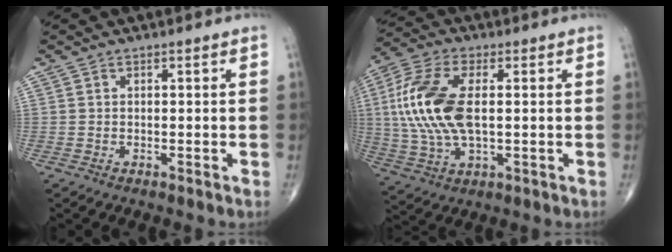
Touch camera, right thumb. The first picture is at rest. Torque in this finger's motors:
{"motor_torque": [0.82, 1.50, 1.27, -0.14, 0.63]}